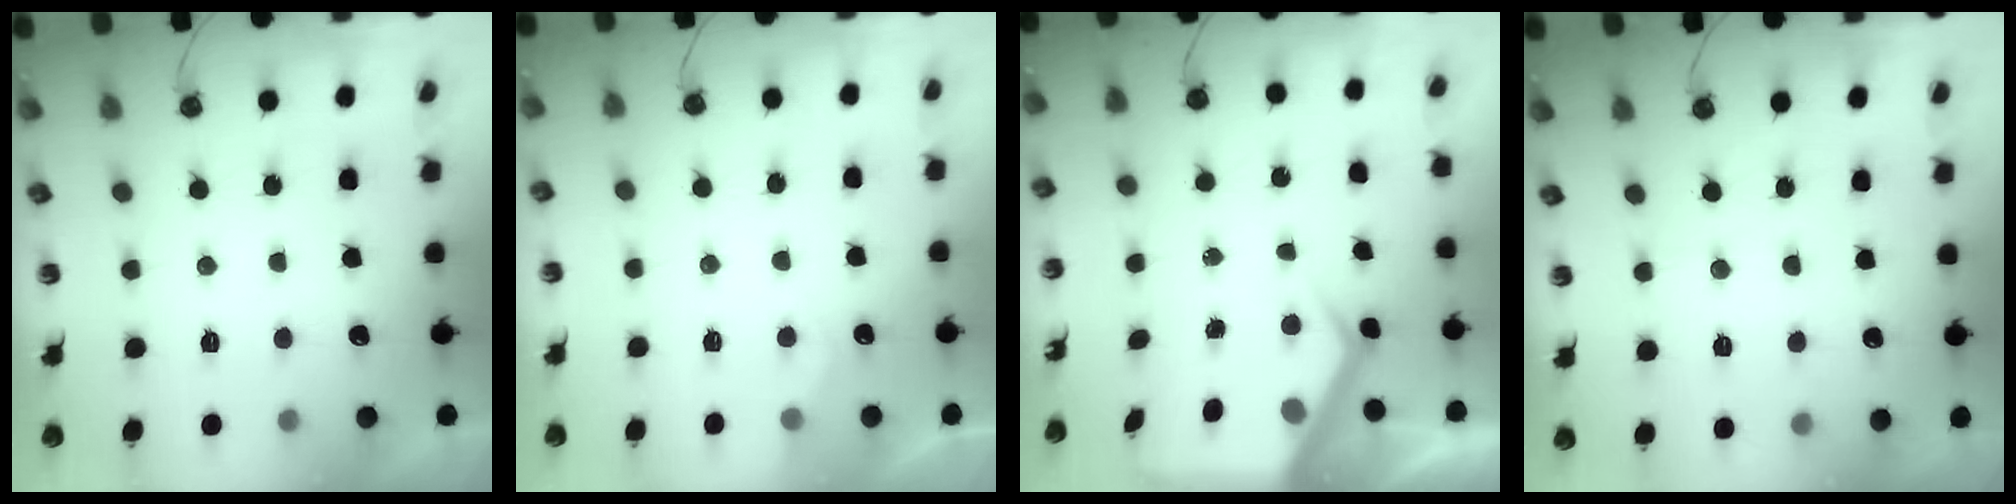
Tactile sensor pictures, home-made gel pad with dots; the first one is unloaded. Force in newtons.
{"total": 3.6, "press": 3.5, "slide": 0.4}
{"total": 6.2, "press": 6.2, "slide": 0.5}
{"total": 4.1, "press": 4.0, "slide": 0.6}